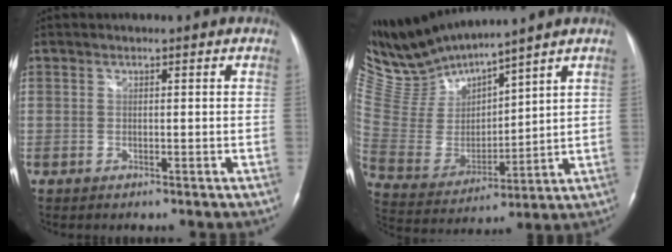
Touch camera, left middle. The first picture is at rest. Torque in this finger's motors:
{"motor_torque": [0.18, -0.63, -0.11, -0.01]}